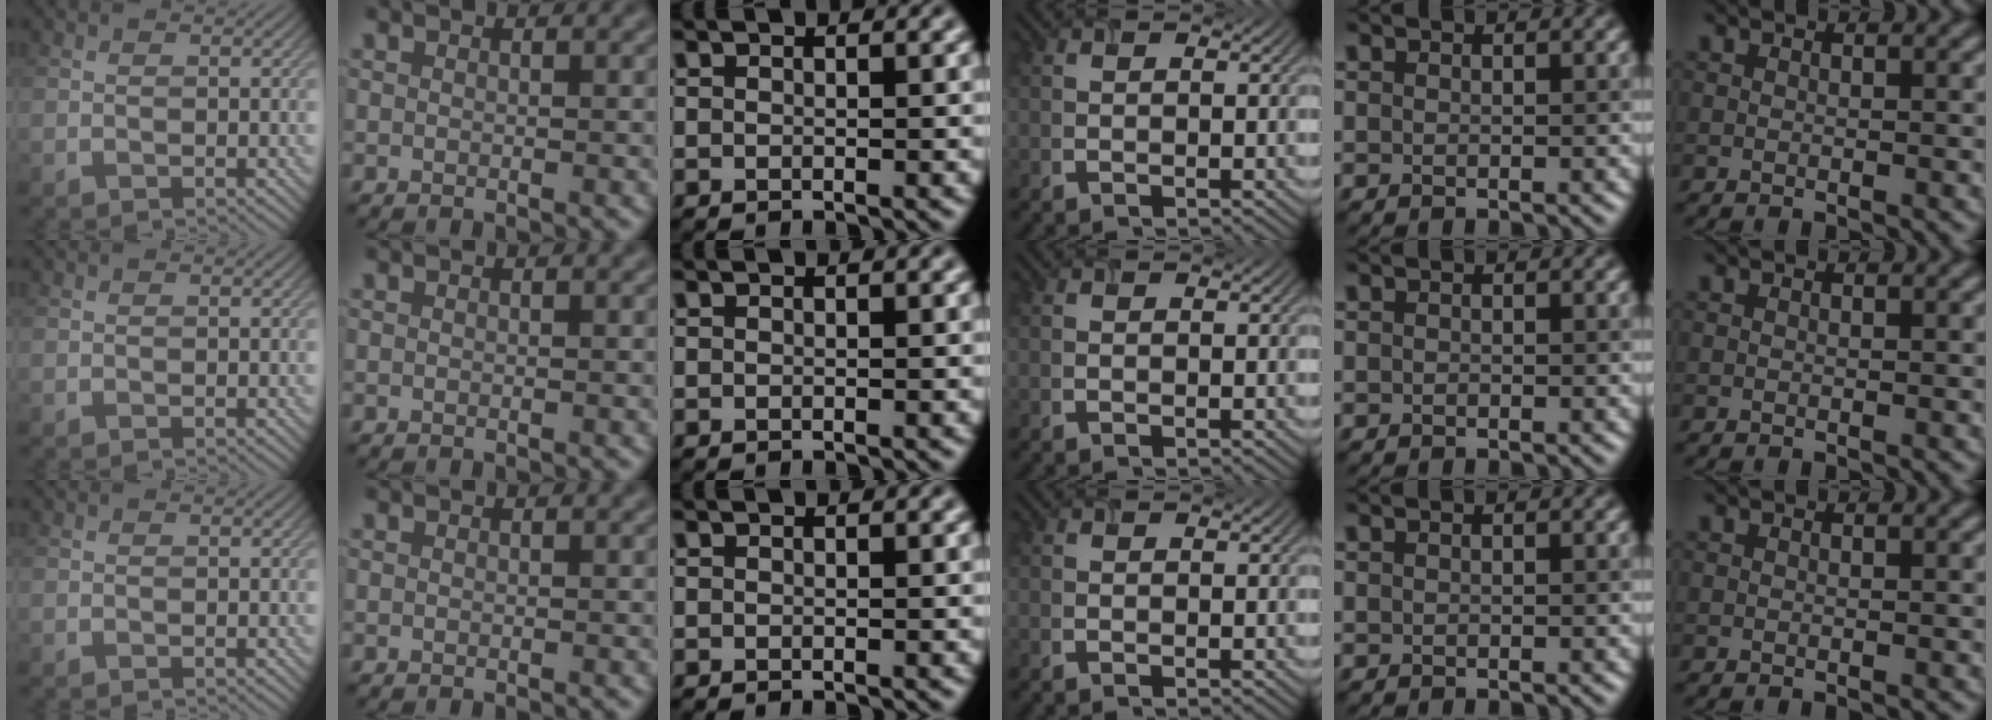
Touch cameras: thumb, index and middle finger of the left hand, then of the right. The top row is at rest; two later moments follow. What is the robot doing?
{"motion": "insert", "object": "airpods case & airpods"}